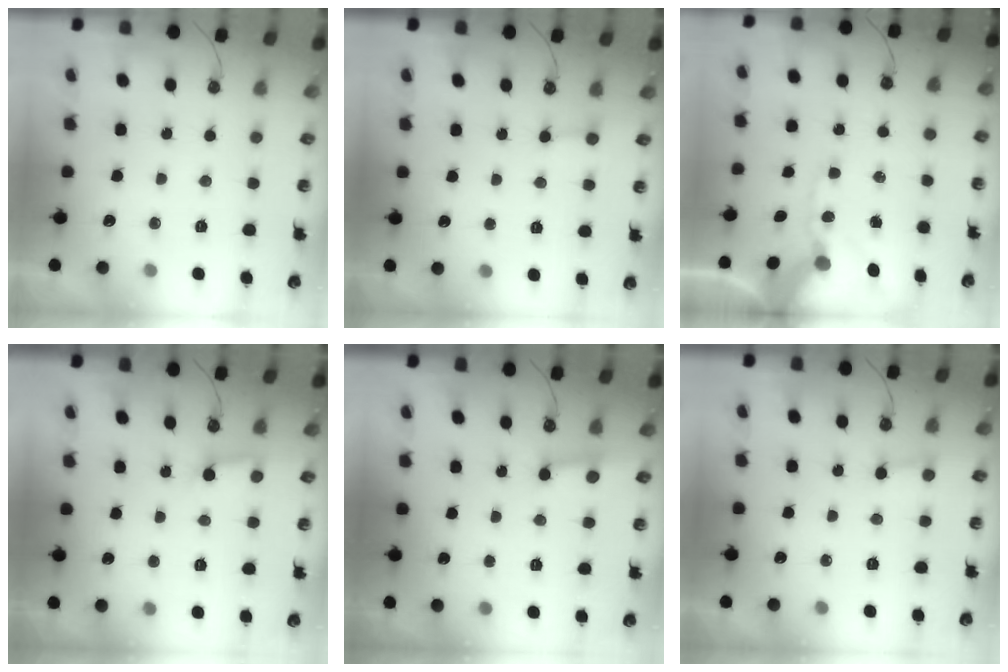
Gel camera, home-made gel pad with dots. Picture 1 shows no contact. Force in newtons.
{"total": 2.1, "press": 2.1, "slide": 0.2}
{"total": 15.4, "press": 15.2, "slide": 2.4}
{"total": 2.8, "press": 2.8, "slide": 0.3}
{"total": 2.8, "press": 2.7, "slide": 0.6}
{"total": 2.7, "press": 2.7, "slide": 0.2}